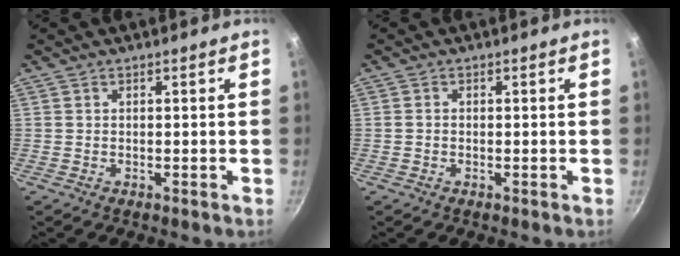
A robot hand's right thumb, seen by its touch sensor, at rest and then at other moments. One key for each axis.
{"total": 0.7, "fx": -0.2, "fy": 0.6, "fz": 0.3, "tx": -0.006, "ty": 0.002, "tz": -0.005}